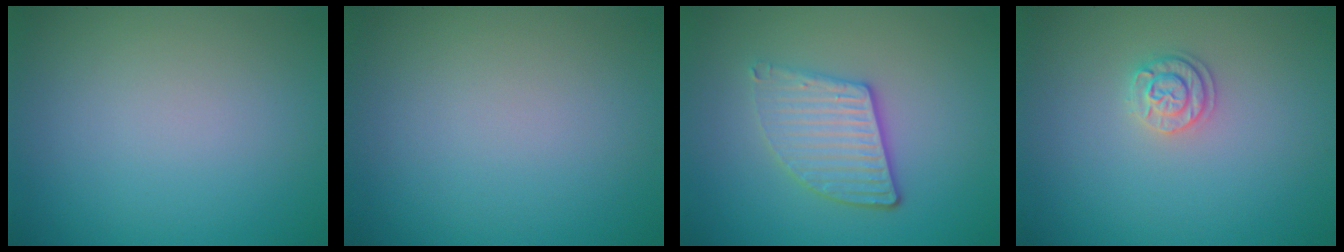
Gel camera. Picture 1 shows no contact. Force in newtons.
{"total": 0.0}
{"total": 3.8, "press": 3.2, "slide": 2.0}
{"total": 1.7, "press": 1.7, "slide": 0.5}